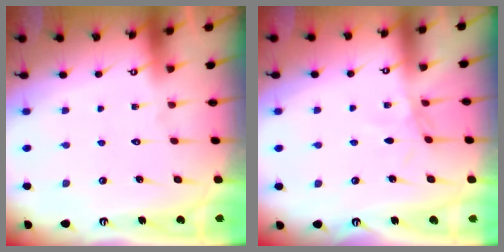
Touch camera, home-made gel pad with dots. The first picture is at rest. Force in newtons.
{"total": 2.1, "press": 2.1, "slide": 0.5}